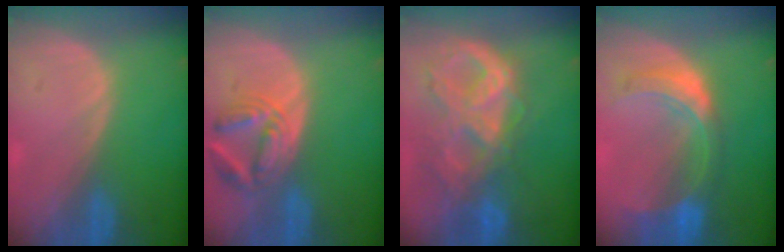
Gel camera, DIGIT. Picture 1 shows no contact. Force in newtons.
{"total": 6.7, "press": 6.4, "slide": 2.1}
{"total": 10.5, "press": 8.9, "slide": 5.7}
{"total": 8.1, "press": 7.2, "slide": 3.7}